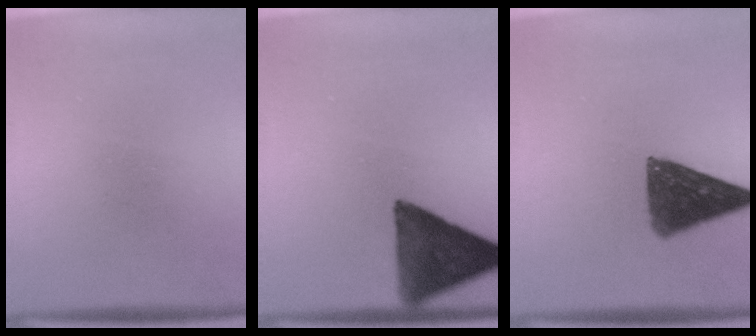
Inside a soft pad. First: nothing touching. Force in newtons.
{"total": 13.0}
{"total": 11.7}